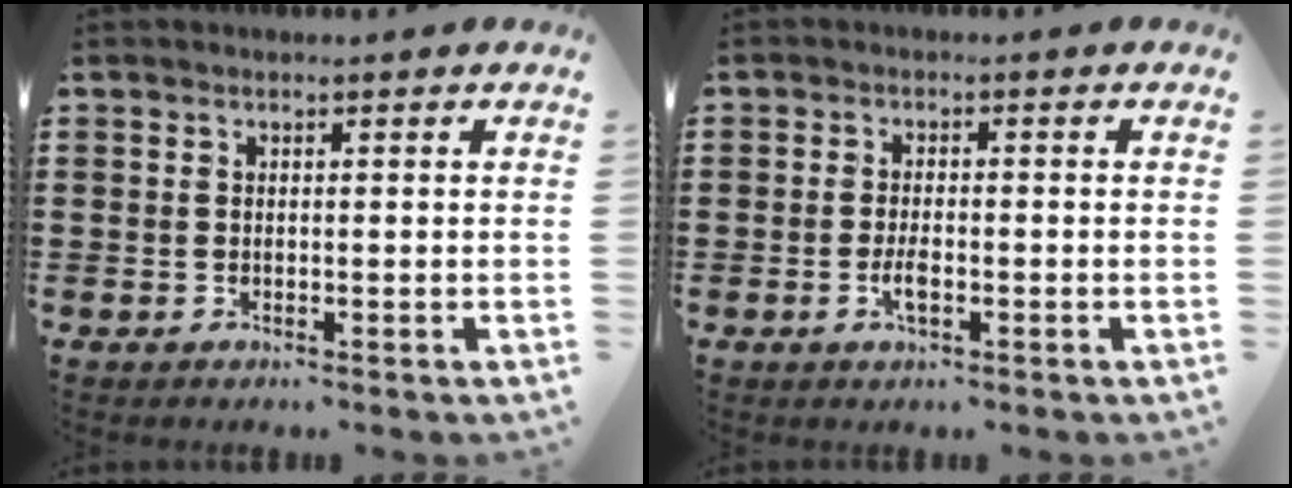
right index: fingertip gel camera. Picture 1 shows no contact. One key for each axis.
{"total": 2.8, "fx": -1.0, "fy": 0.9, "fz": 2.5, "tx": -0.053, "ty": -0.003, "tz": -0.019}